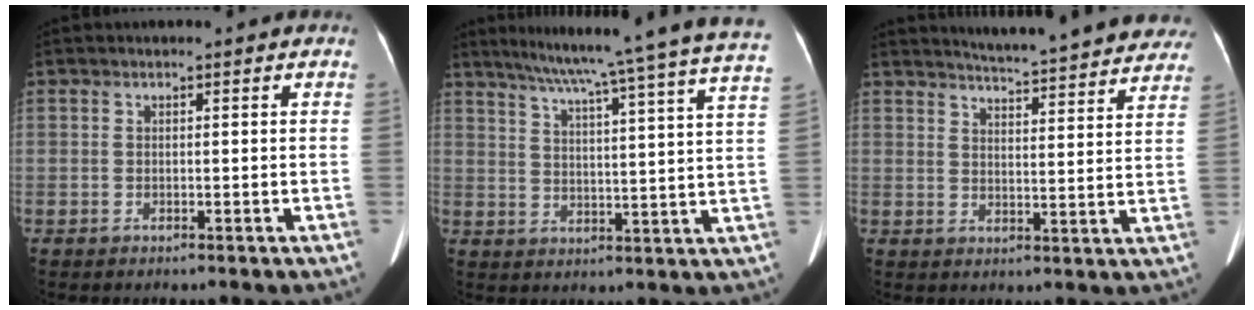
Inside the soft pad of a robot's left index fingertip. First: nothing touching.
{"total": 25.9, "force": [22.2, -1.6, 13.3], "torque": [-0.212, -0.042, 0.277]}
{"total": 20.9, "force": [19.3, 2.5, 7.5], "torque": [-0.099, -0.031, 0.230]}